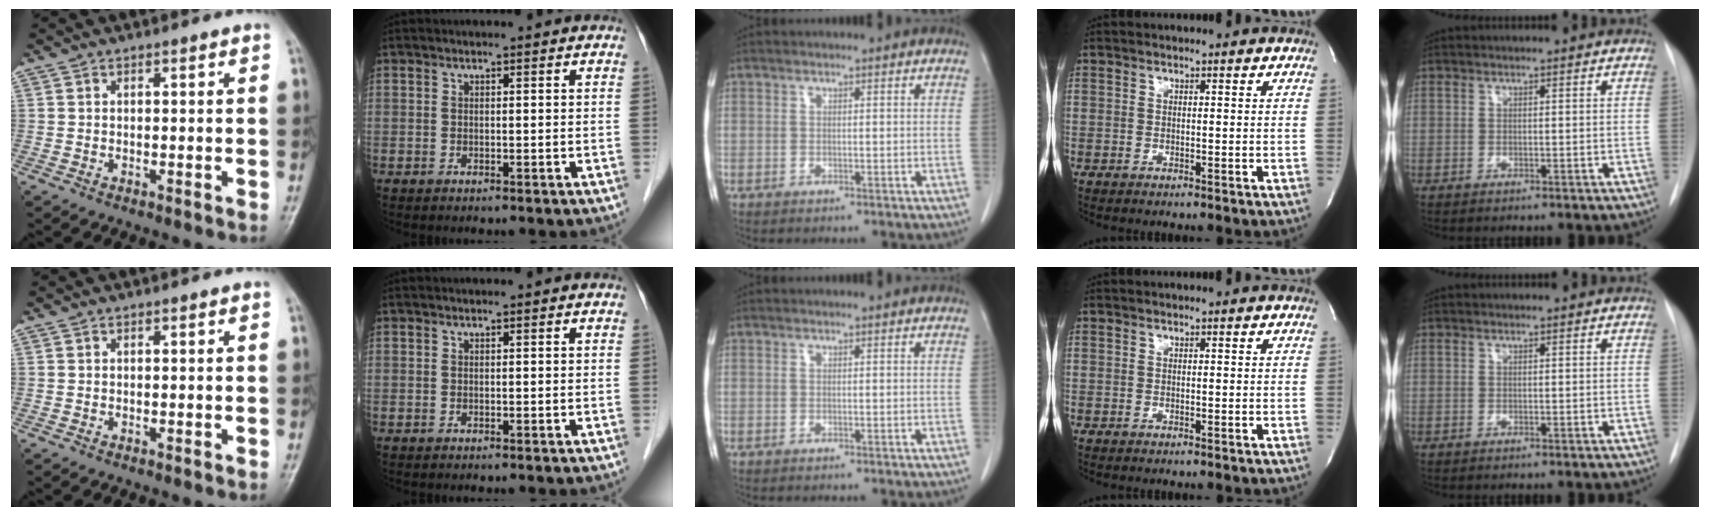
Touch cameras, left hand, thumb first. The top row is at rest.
{}